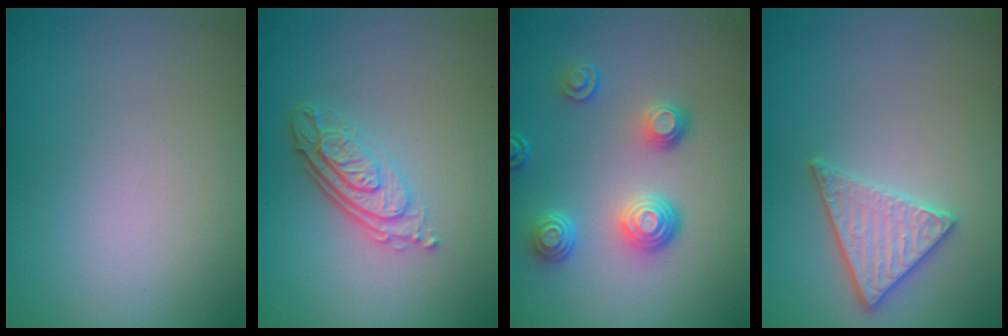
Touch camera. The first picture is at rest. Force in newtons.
{"total": 4.1, "press": 2.9, "slide": 2.9}
{"total": 3.7, "press": 2.9, "slide": 2.3}
{"total": 2.8, "press": 2.7, "slide": 0.7}